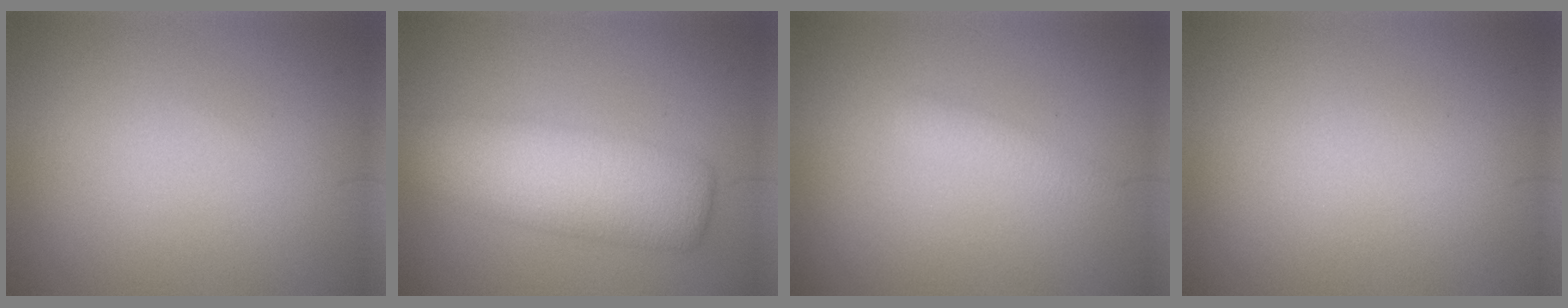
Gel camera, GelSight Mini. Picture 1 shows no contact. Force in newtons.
{"total": 7.1, "press": 7.1, "slide": 0.3}
{"total": 1.3, "press": 1.3, "slide": 0.0}
{"total": 0.0}